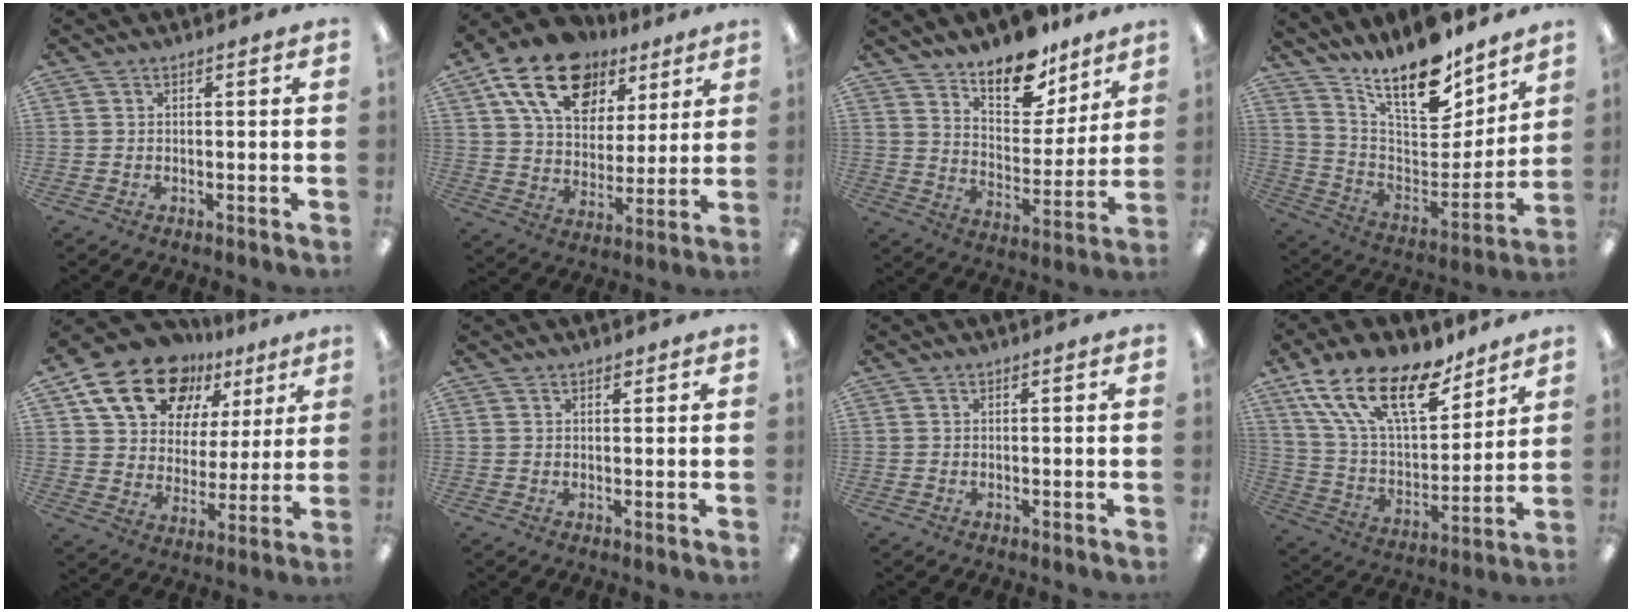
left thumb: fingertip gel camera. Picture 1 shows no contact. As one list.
[{"total": 19.0, "force": [10.6, 12.3, 9.8], "torque": [-0.169, -0.039, 0.195]}, {"total": 13.5, "force": [11.3, 5.8, 4.5], "torque": [-0.071, -0.086, 0.208]}, {"total": 18.1, "force": [14.9, 5.9, 8.4], "torque": [-0.143, -0.120, 0.261]}, {"total": 19.0, "force": [11.7, 12.2, 8.6], "torque": [-0.147, -0.062, 0.215]}, {"total": 1.1, "force": [0.9, 0.5, 0.4], "torque": [-0.001, -0.003, 0.014]}, {"total": 0.0}, {"total": 21.5, "force": [13.8, 9.7, 13.3], "torque": [-0.241, -0.076, 0.245]}]